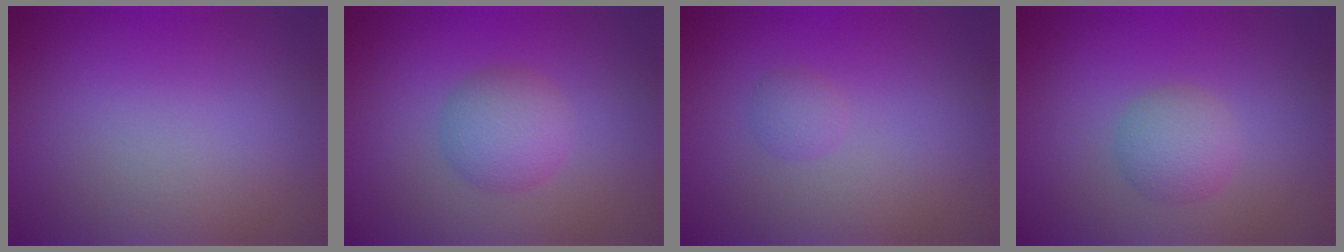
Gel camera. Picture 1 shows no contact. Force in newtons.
{"total": 3.3, "press": 3.3, "slide": 0.1}
{"total": 1.0, "press": 1.0, "slide": 0.1}
{"total": 2.7, "press": 2.7, "slide": 0.1}